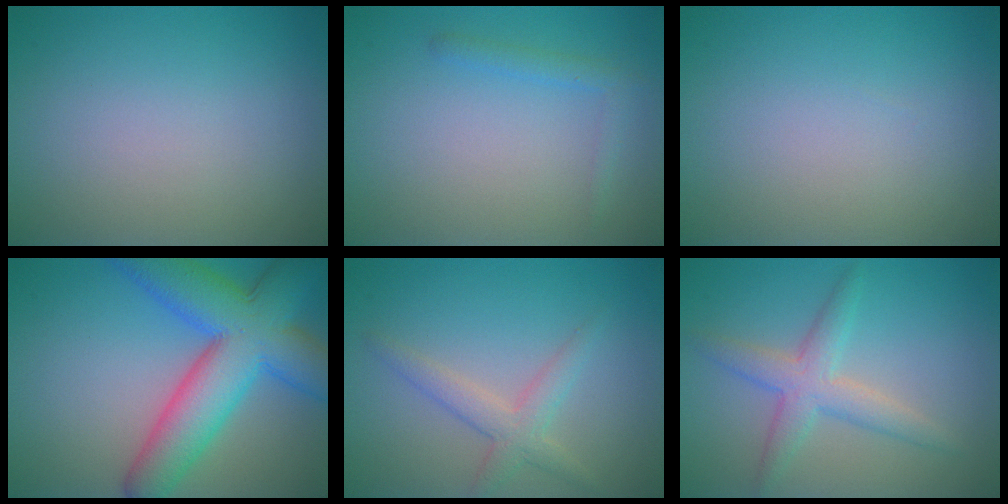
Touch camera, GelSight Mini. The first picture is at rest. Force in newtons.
{"total": 1.5, "press": 1.5, "slide": 0.1}
{"total": 0.0}
{"total": 10.8, "press": 10.8, "slide": 0.4}
{"total": 2.6, "press": 2.6, "slide": 0.2}
{"total": 3.5, "press": 3.5, "slide": 0.1}